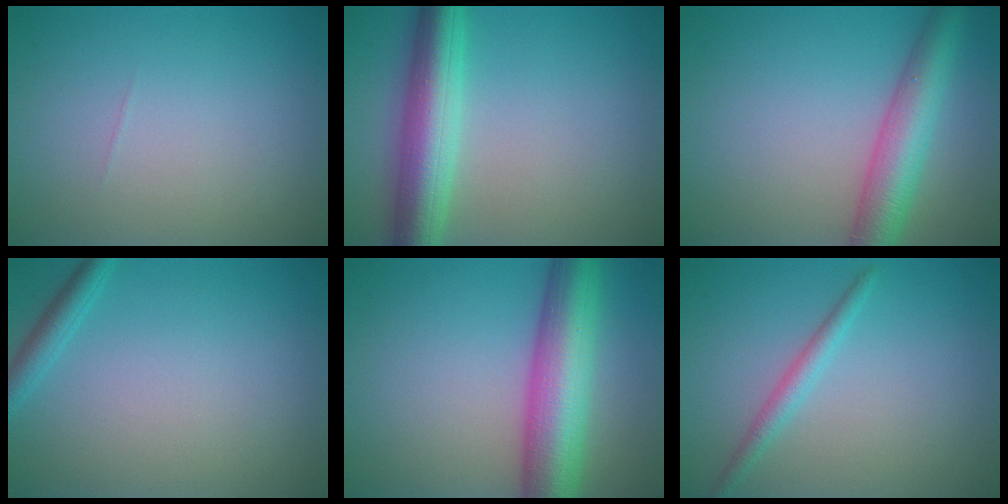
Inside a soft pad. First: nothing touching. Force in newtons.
{"total": 6.8, "press": 6.8, "slide": 0.1}
{"total": 5.7, "press": 5.7, "slide": 0.2}
{"total": 1.8, "press": 1.8, "slide": 0.1}
{"total": 9.3, "press": 9.3, "slide": 0.2}
{"total": 1.8, "press": 1.8, "slide": 0.1}